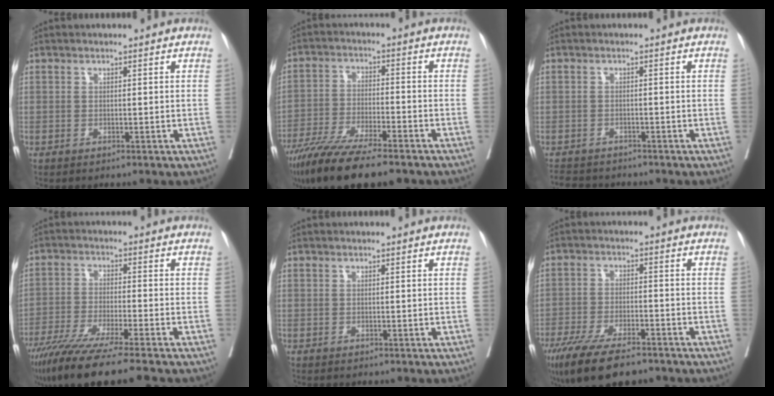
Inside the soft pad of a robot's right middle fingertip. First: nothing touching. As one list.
[{"total": 14.9, "force": [-11.6, 2.0, 9.2], "torque": [-0.172, -0.042, -0.195]}, {"total": 4.6, "force": [-4.2, 1.7, 0.6], "torque": [-0.008, -0.009, -0.067]}, {"total": 13.5, "force": [-10.7, -0.8, 8.2], "torque": [-0.135, -0.047, -0.176]}, {"total": 1.3, "force": [-1.1, 0.2, 0.5], "torque": [-0.011, -0.003, -0.016]}, {"total": 13.4, "force": [-10.1, 3.6, 8.1], "torque": [-0.151, -0.030, -0.168]}]